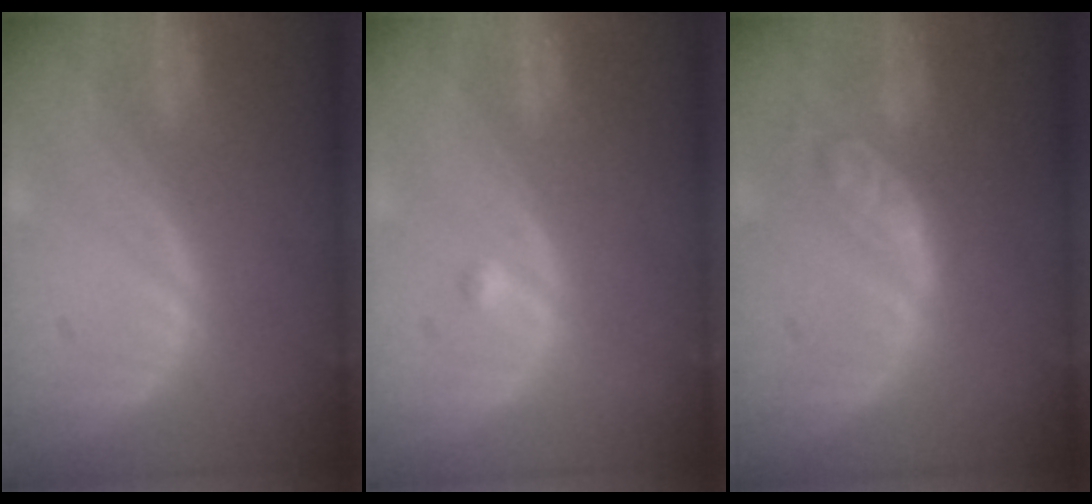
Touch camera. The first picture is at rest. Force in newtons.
{"total": 0.7, "press": 0.7, "slide": 0.1}
{"total": 5.8, "press": 5.0, "slide": 2.9}